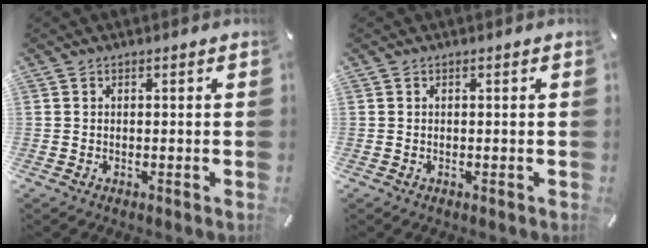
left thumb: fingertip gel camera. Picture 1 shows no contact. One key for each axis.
{"total": 0.0}